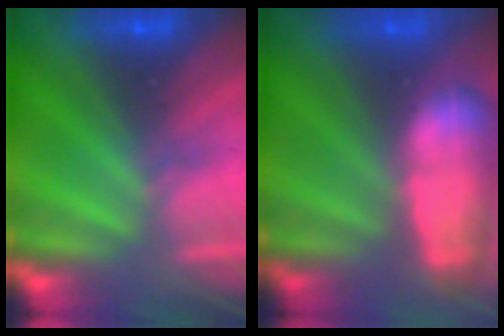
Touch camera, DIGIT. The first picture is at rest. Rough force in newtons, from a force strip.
{"total": 7.4}